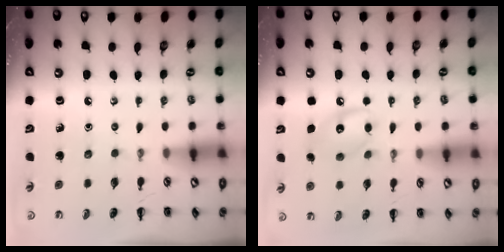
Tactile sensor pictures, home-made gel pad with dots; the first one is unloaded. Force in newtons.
{"total": 9.7, "press": 9.7, "slide": 0.7}